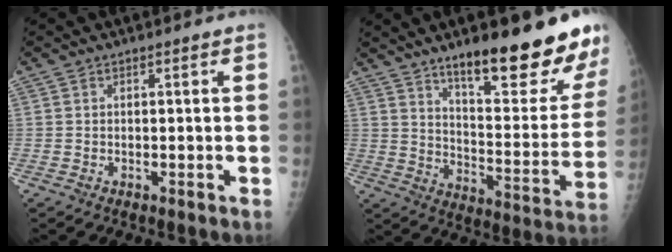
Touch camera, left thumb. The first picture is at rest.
{"total": 23.0, "force": [15.9, 5.1, 15.8], "torque": [-0.184, -0.096, 0.239]}